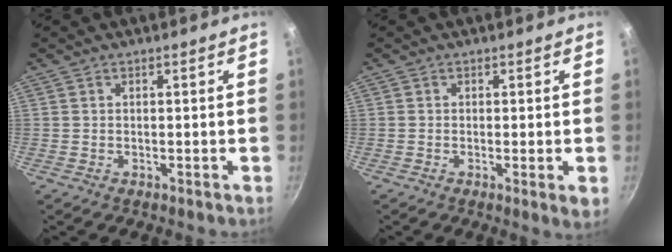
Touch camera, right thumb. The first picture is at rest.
{"total": 2.9, "force": [-0.5, 0.3, 2.8], "torque": [-0.044, -0.012, -0.008]}